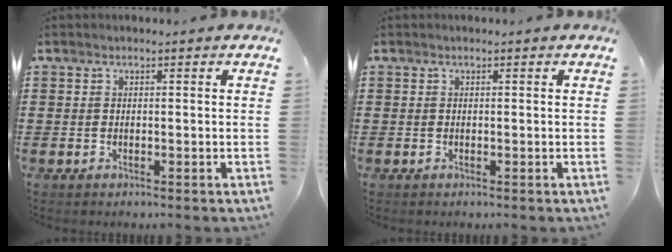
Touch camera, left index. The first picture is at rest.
{"total": 0.0}